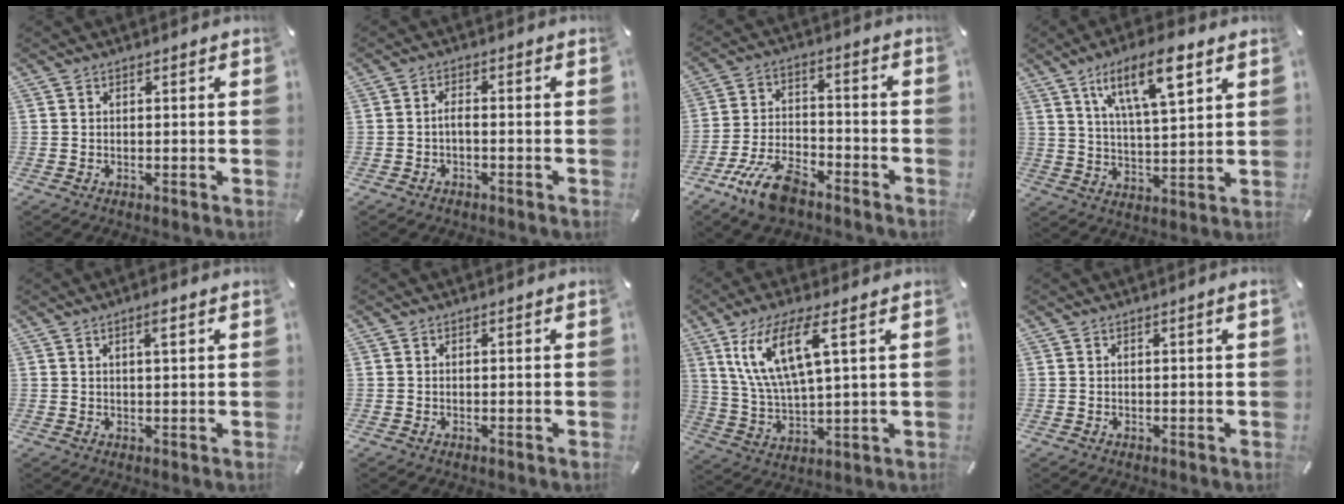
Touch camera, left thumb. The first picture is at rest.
{"total": 2.2, "force": [-1.0, 1.0, 1.7], "torque": [-0.039, 0.002, -0.021]}
{"total": 11.8, "force": [-8.0, 5.2, 7.0], "torque": [-0.146, 0.039, -0.151]}
{"total": 14.2, "force": [7.9, 4.5, 10.9], "torque": [-0.185, -0.023, 0.129]}
{"total": 2.7, "force": [1.3, 0.5, 2.3], "torque": [-0.049, 0.003, 0.021]}
{"total": 0.0}
{"total": 13.5, "force": [6.6, 3.8, 11.1], "torque": [-0.255, -0.008, 0.109]}
{"total": 1.0, "force": [0.3, 0.1, 1.0], "torque": [-0.017, 0.000, 0.004]}